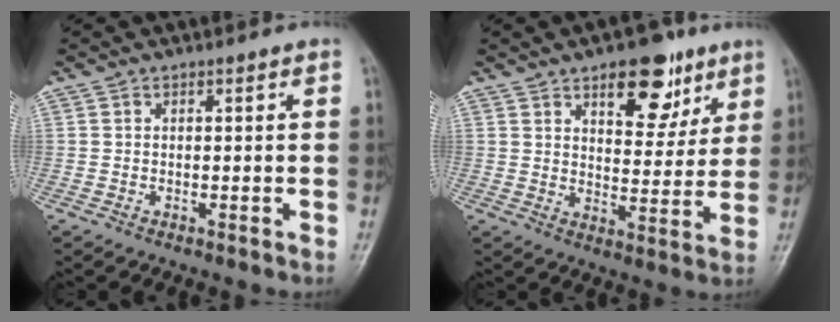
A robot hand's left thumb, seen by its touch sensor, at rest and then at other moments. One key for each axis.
{"total": 12.4, "fx": 7.1, "fy": 6.3, "fz": 8.0, "tx": -0.069, "ty": -0.035, "tz": 0.102}